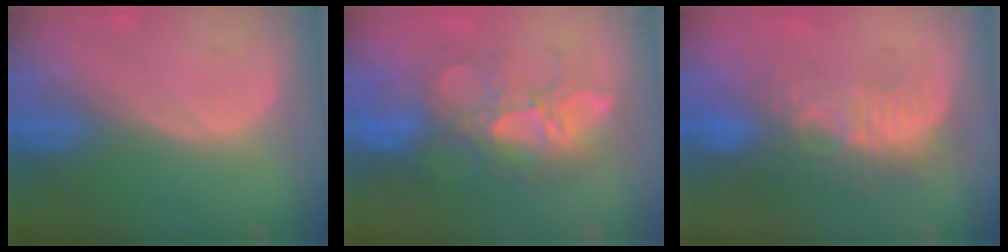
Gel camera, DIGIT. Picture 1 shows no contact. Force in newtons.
{"total": 10.5, "press": 9.8, "slide": 4.0}
{"total": 9.1, "press": 8.4, "slide": 3.7}